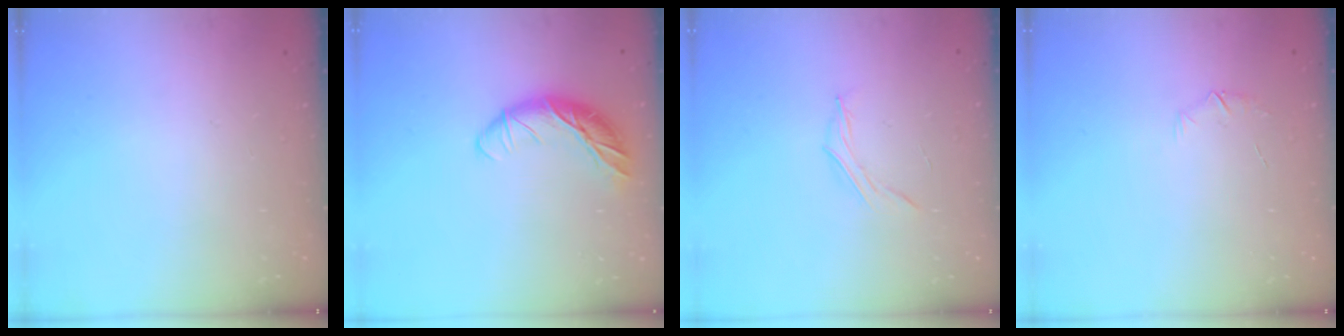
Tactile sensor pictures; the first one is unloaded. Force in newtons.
{"total": 12.2, "press": 12.1, "slide": 1.9}
{"total": 3.5, "press": 3.3, "slide": 1.0}
{"total": 5.3, "press": 5.1, "slide": 1.6}